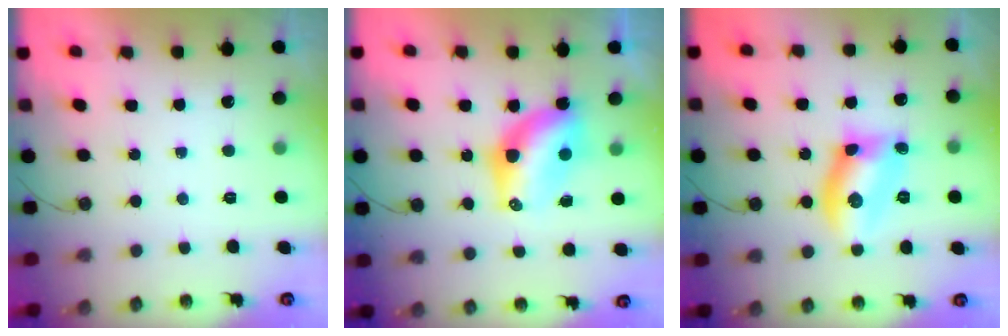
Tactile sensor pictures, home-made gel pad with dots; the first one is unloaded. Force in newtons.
{"total": 8.2, "press": 8.2, "slide": 0.9}
{"total": 11.6, "press": 11.4, "slide": 2.1}